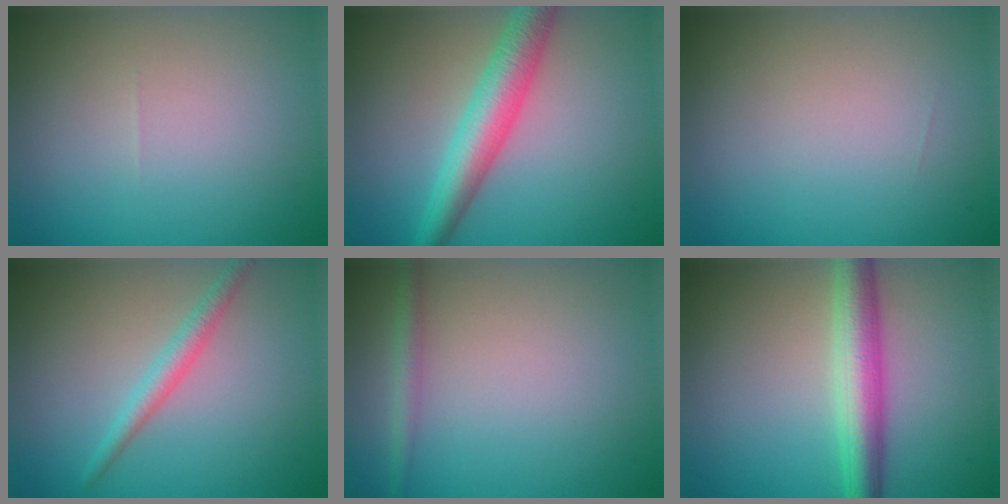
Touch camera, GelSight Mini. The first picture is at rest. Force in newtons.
{"total": 5.4, "press": 5.4, "slide": 0.1}
{"total": 0.0}
{"total": 2.1, "press": 2.1, "slide": 0.1}
{"total": 1.6, "press": 1.6, "slide": 0.0}
{"total": 4.9, "press": 4.9, "slide": 0.1}